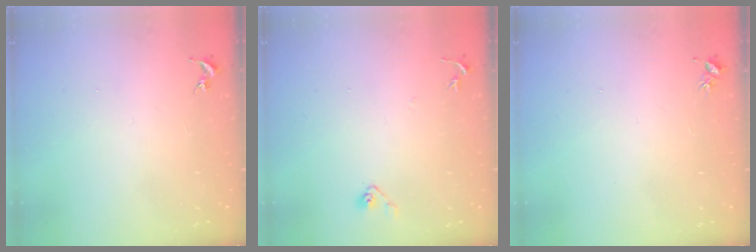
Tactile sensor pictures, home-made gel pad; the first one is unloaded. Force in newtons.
{"total": 4.5, "press": 4.4, "slide": 0.8}
{"total": 3.1, "press": 3.0, "slide": 0.3}